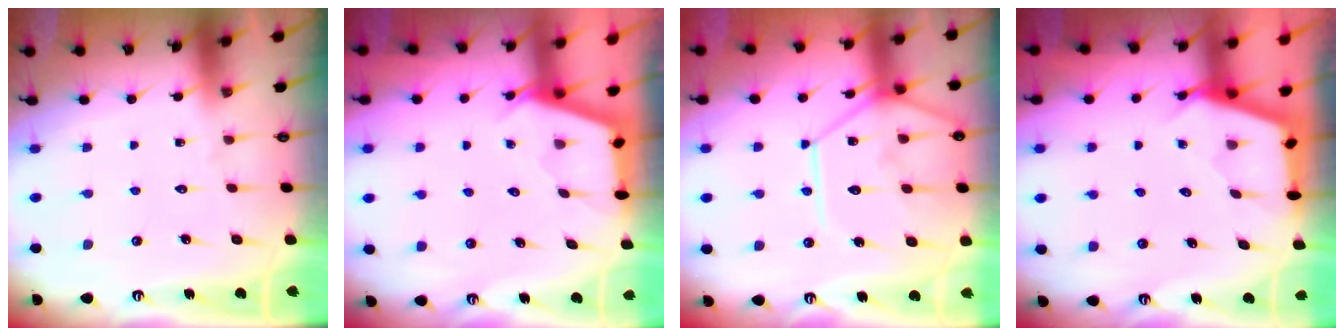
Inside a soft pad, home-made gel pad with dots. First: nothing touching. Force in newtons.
{"total": 2.6, "press": 2.6, "slide": 0.3}
{"total": 14.7, "press": 14.7, "slide": 1.5}
{"total": 3.1, "press": 3.1, "slide": 0.3}